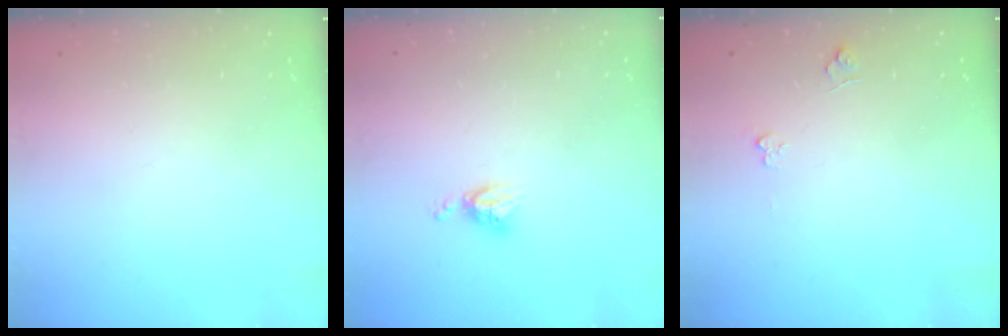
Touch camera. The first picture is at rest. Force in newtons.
{"total": 4.7, "press": 4.7, "slide": 0.5}
{"total": 3.6, "press": 3.6, "slide": 0.4}